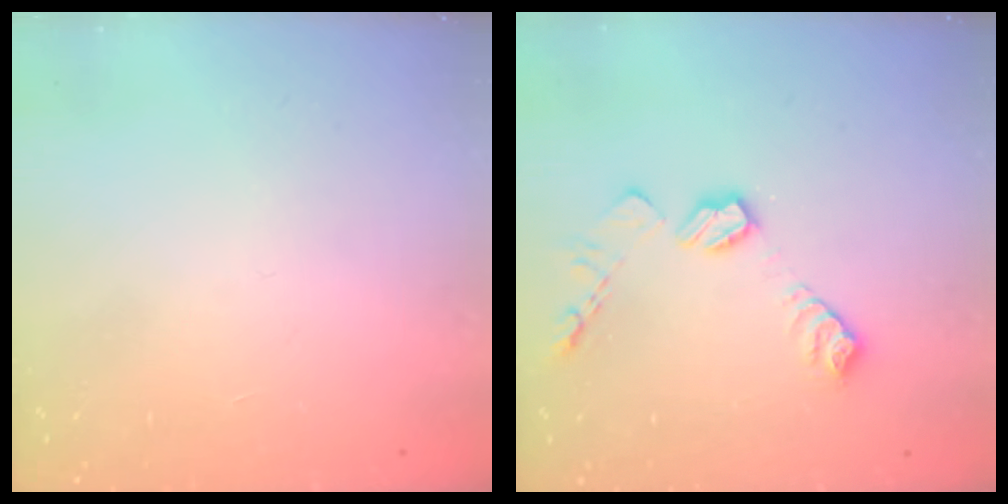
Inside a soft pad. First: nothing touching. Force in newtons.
{"total": 10.8, "press": 10.8, "slide": 0.5}